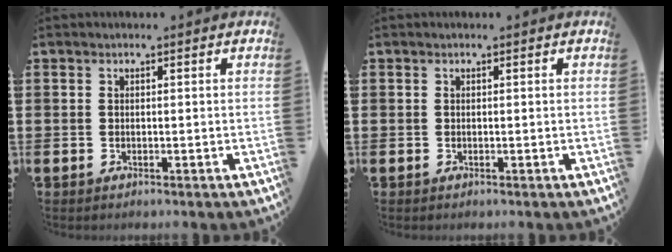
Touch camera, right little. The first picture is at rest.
{"total": 0.0}